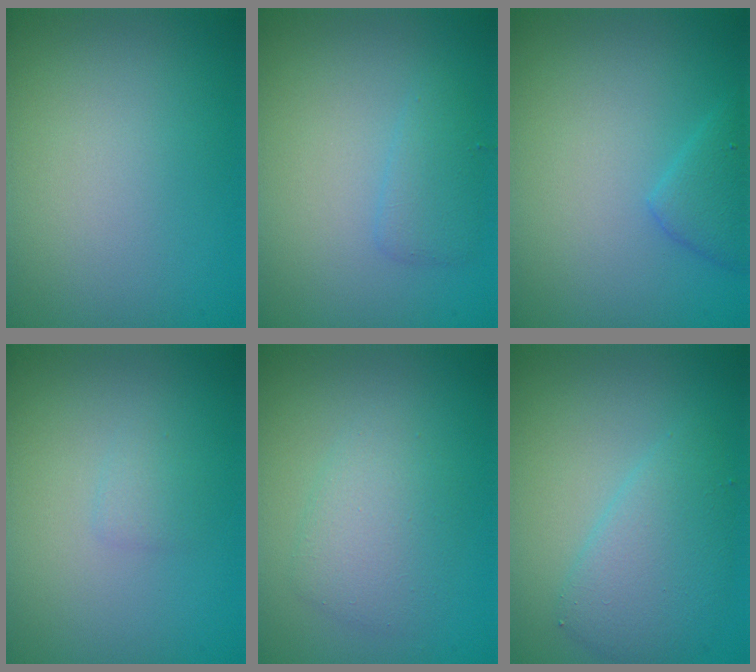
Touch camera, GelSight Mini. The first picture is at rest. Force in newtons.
{"total": 1.7, "press": 1.7, "slide": 0.1}
{"total": 2.0, "press": 2.0, "slide": 0.1}
{"total": 0.8, "press": 0.8, "slide": 0.0}
{"total": 2.8, "press": 2.8, "slide": 0.2}
{"total": 3.7, "press": 3.7, "slide": 0.2}